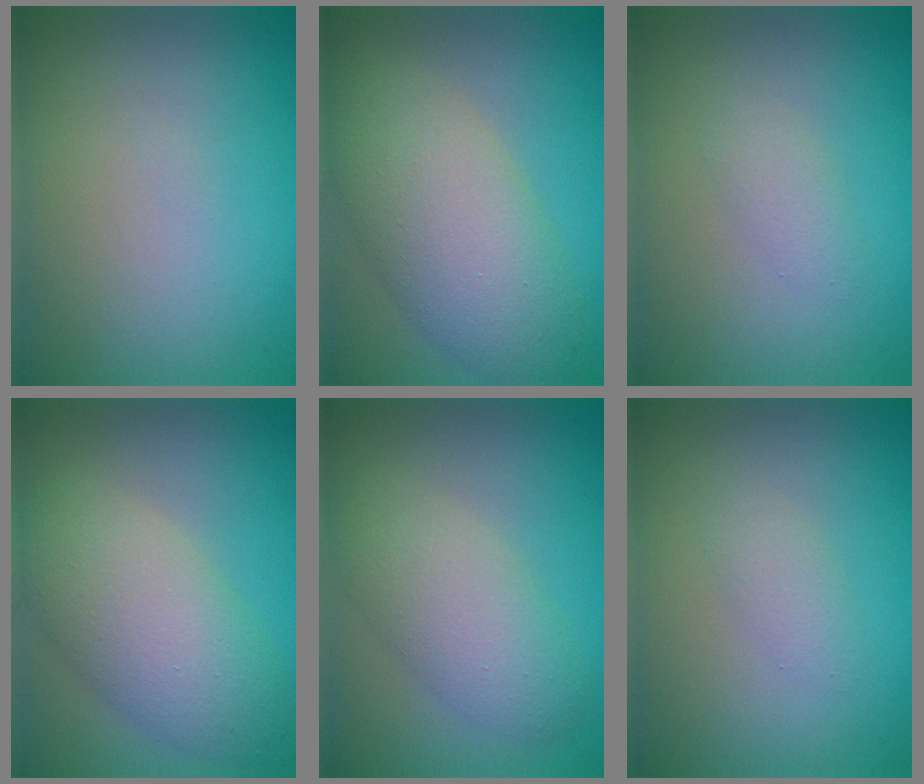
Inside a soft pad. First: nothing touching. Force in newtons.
{"total": 7.5, "press": 7.5, "slide": 0.2}
{"total": 1.3, "press": 1.3, "slide": 0.1}
{"total": 6.6, "press": 6.6, "slide": 0.2}
{"total": 4.5, "press": 4.4, "slide": 0.4}
{"total": 1.3, "press": 1.3, "slide": 0.1}